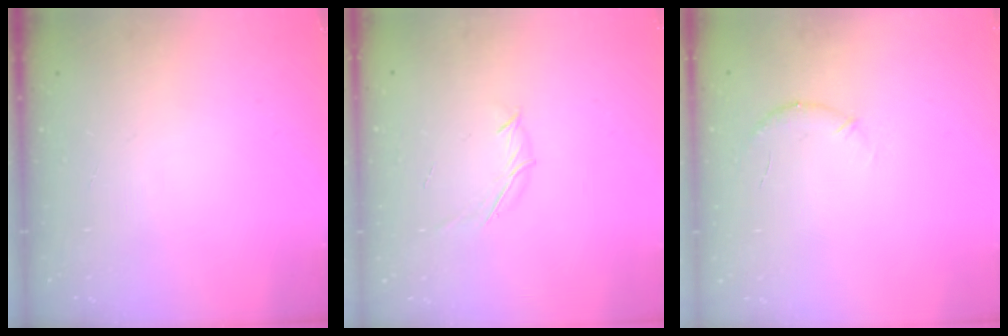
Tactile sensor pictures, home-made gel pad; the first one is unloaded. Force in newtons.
{"total": 3.9, "press": 3.8, "slide": 0.8}
{"total": 5.7, "press": 5.6, "slide": 1.3}